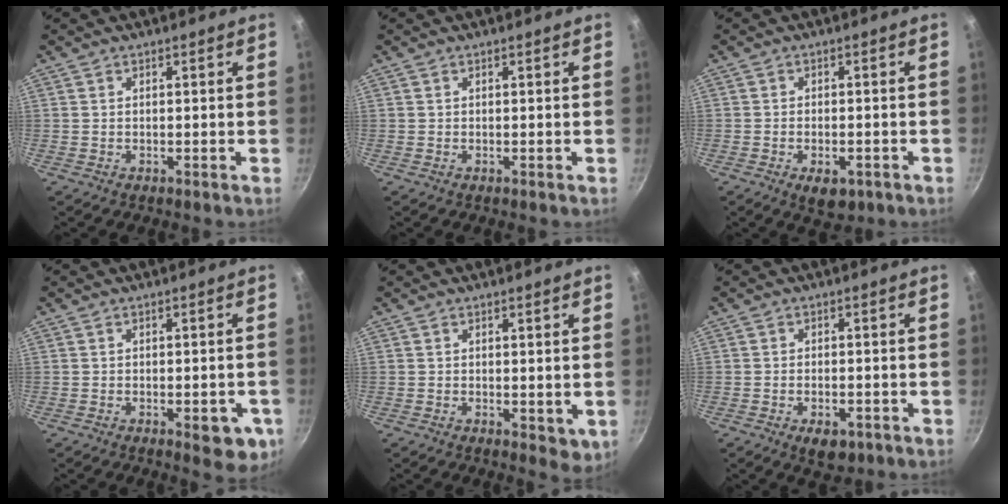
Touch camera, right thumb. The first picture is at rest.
{"total": 0.0}
{"total": 4.9, "force": [-2.3, 2.5, 3.4], "torque": [-0.046, 0.006, -0.029]}
{"total": 5.9, "force": [-2.5, 2.5, 4.8], "torque": [-0.040, 0.008, -0.026]}
{"total": 3.4, "force": [-0.5, 1.7, 2.9], "torque": [-0.026, -0.009, -0.004]}
{"total": 4.7, "force": [-2.4, 2.4, 3.2], "torque": [-0.042, 0.007, -0.031]}